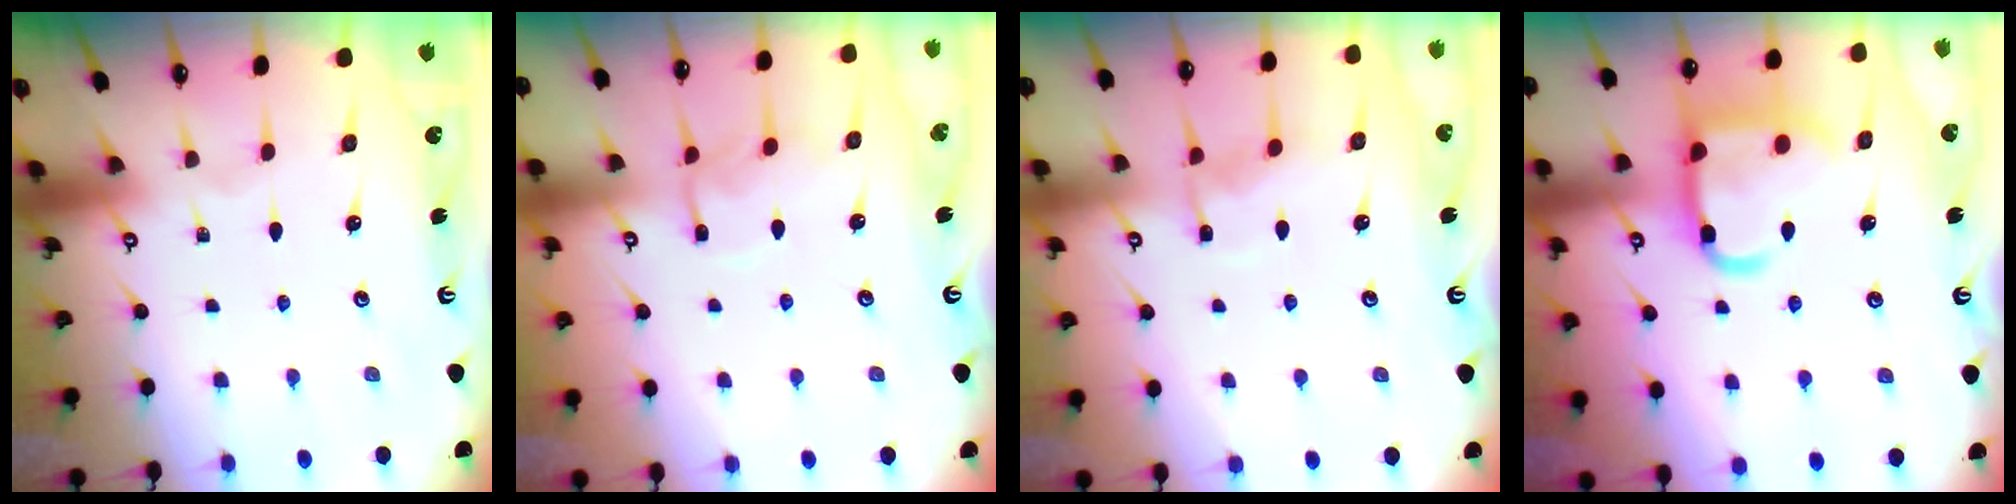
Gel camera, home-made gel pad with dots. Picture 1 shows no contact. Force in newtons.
{"total": 7.6, "press": 7.6, "slide": 0.6}
{"total": 6.6, "press": 6.6, "slide": 0.7}
{"total": 17.5, "press": 17.4, "slide": 1.6}